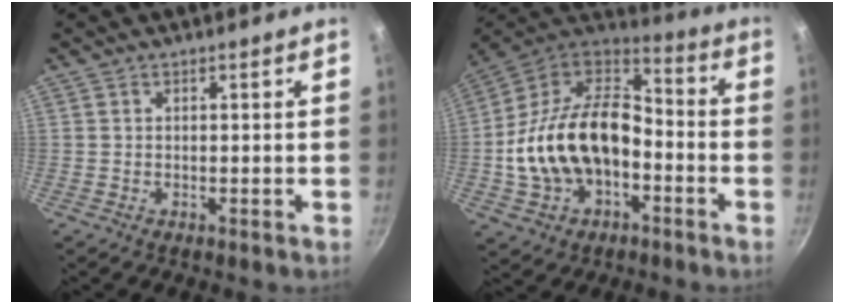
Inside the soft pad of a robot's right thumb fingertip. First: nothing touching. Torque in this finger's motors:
{"motor_torque": [0.08, 1.17, 0.99, -1.28, 0.25]}